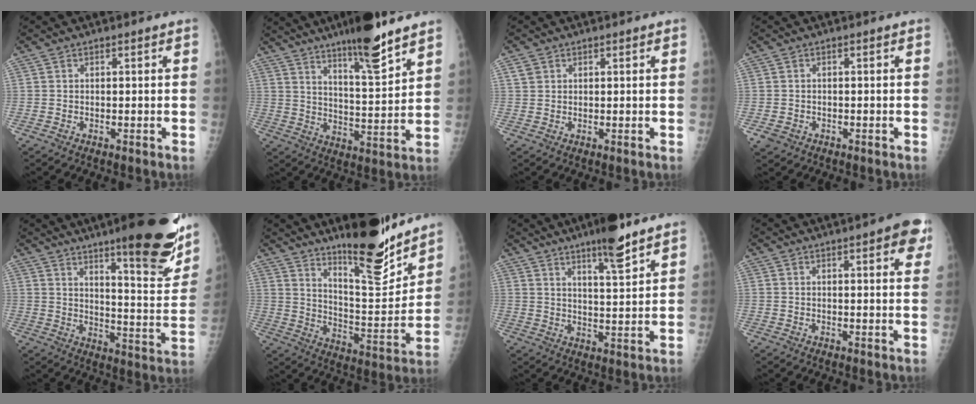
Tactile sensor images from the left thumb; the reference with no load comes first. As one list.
[{"total": 13.1, "force": [9.5, 1.8, 8.7], "torque": [-0.127, -0.065, 0.156]}, {"total": 1.8, "force": [1.1, 1.3, 0.6], "torque": [-0.002, -0.002, 0.018]}, {"total": 1.7, "force": [-0.8, 1.5, 0.5], "torque": [-0.010, 0.003, -0.009]}, {"total": 22.7, "force": [14.8, 4.0, 16.7], "torque": [-0.203, -0.078, 0.209]}, {"total": 17.5, "force": [13.6, 3.8, 10.3], "torque": [-0.114, -0.109, 0.222]}, {"total": 9.1, "force": [6.4, 1.2, 6.3], "torque": [-0.090, -0.039, 0.102]}, {"total": 6.9, "force": [3.5, 1.6, 5.7], "torque": [-0.055, -0.007, 0.038]}]